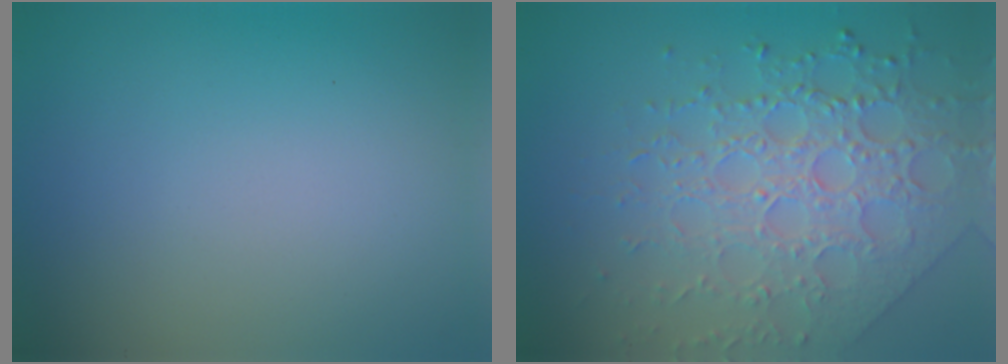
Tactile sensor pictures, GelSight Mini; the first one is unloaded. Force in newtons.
{"total": 7.4, "press": 5.4, "slide": 5.1}